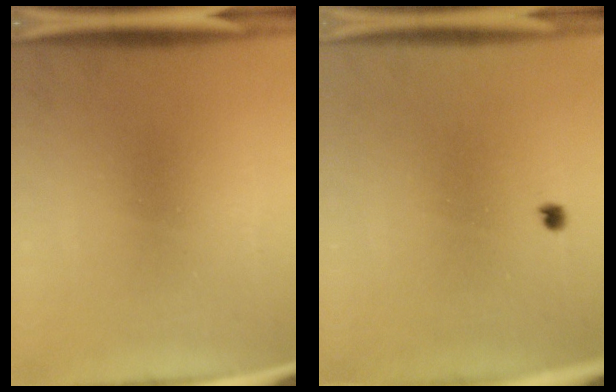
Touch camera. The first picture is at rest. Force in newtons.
{"total": 1.0}